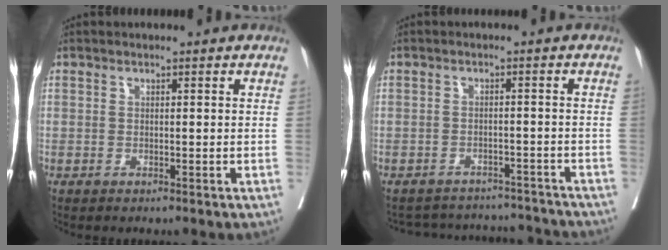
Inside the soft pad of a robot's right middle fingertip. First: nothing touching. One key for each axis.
{"total": 11.4, "fx": -11.0, "fy": 2.8, "fz": 0.8, "tx": -0.016, "ty": 0.023, "tz": -0.134}